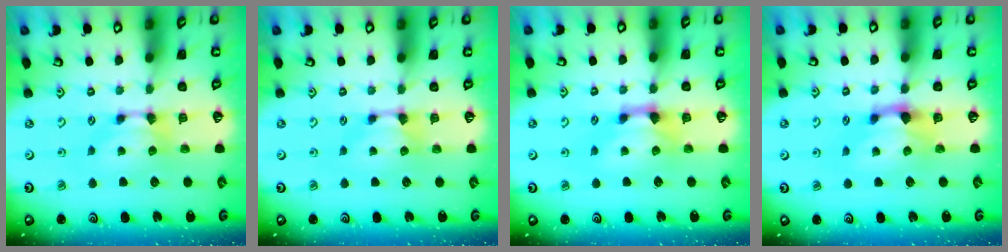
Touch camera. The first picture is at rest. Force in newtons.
{"total": 0.5, "press": 0.2, "slide": 0.5}
{"total": 1.9, "press": 1.3, "slide": 1.4}
{"total": 1.9, "press": 1.1, "slide": 1.5}